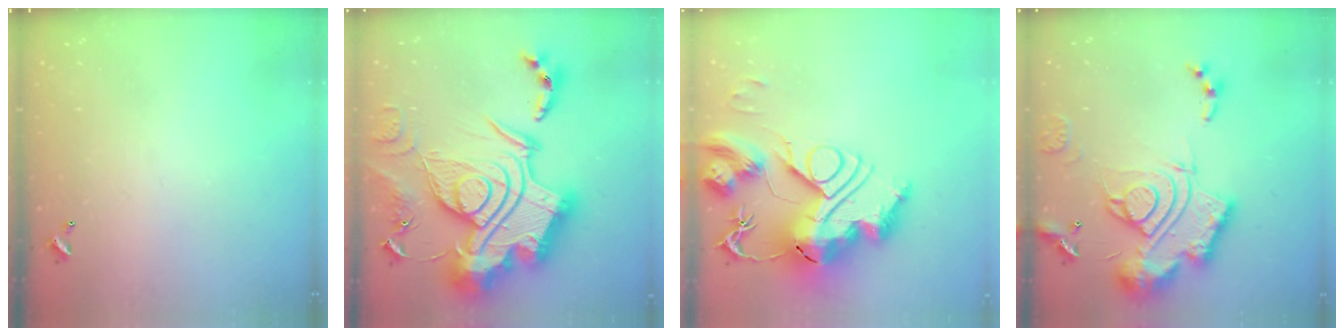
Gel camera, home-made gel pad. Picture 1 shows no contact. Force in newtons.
{"total": 0.6, "press": 0.6, "slide": 0.0}
{"total": 0.7, "press": 0.7, "slide": 0.0}
{"total": 23.3, "press": 23.1, "slide": 2.3}